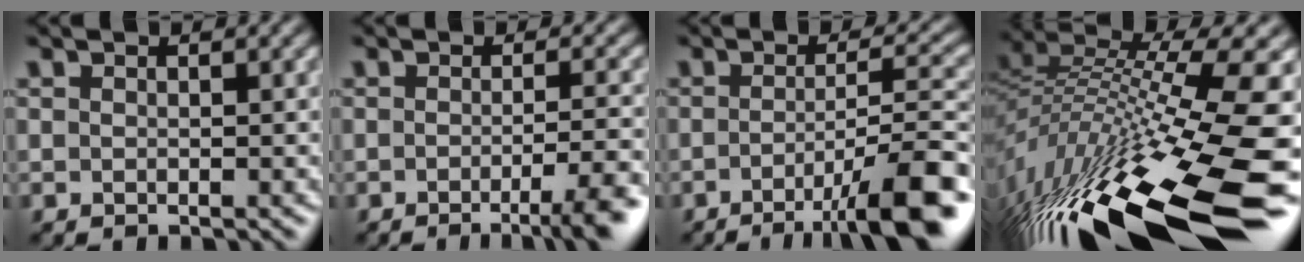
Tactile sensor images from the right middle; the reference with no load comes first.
{"total": 4.6, "force": [-2.2, 0.9, 4.0], "torque": [-0.049, -0.005, -0.037]}
{"total": 9.4, "force": [-4.6, 1.7, 8.0], "torque": [-0.100, 0.006, -0.074]}
{"total": 17.8, "force": [-8.1, 4.6, 15.2], "torque": [-0.304, 0.013, -0.134]}